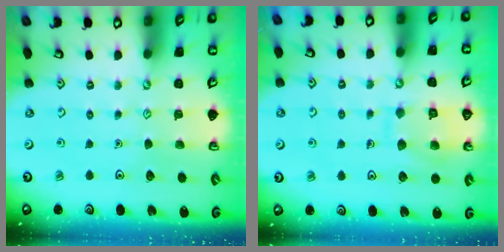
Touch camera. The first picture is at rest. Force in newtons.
{"total": 9.9, "press": 9.8, "slide": 0.9}